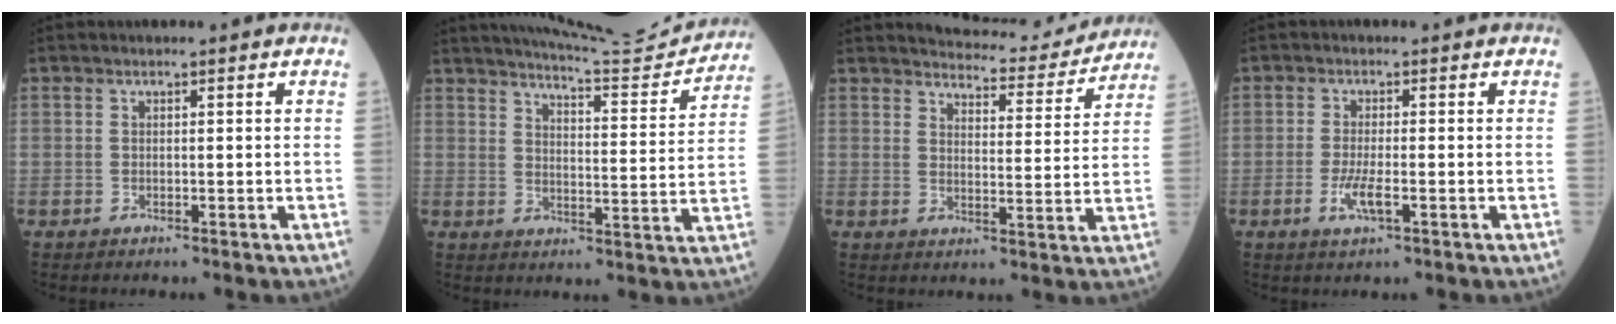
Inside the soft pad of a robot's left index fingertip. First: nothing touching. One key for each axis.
{"total": 14.7, "fx": 14.2, "fy": -0.3, "fz": 3.4, "tx": -0.052, "ty": -0.040, "tz": 0.186}
{"total": 11.1, "fx": 10.8, "fy": 1.8, "fz": 1.6, "tx": -0.017, "ty": -0.015, "tz": 0.130}
{"total": 3.0, "fx": -1.0, "fy": 0.5, "fz": 2.8, "tx": -0.062, "ty": -0.006, "tz": -0.018}